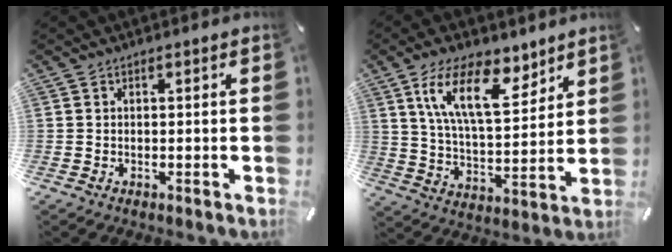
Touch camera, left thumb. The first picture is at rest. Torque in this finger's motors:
{"motor_torque": [0.58, 0.45, 1.75, -1.03, 0.48]}